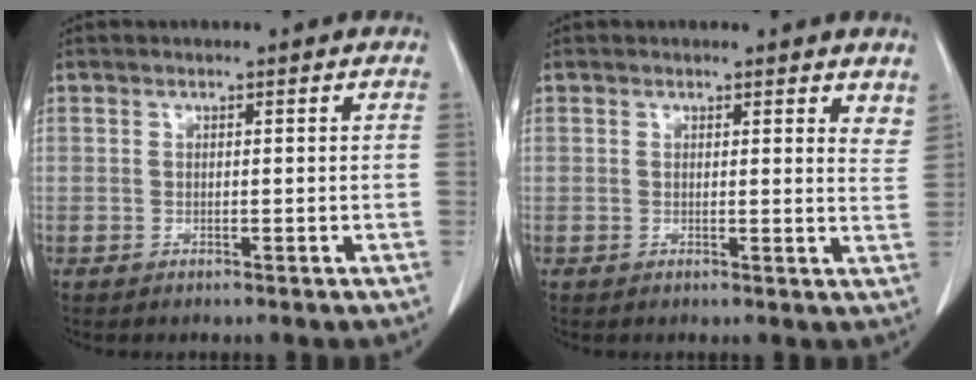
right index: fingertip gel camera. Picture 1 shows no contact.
{"total": 4.4, "force": [3.9, 1.1, 1.7], "torque": [-0.012, -0.018, 0.028]}